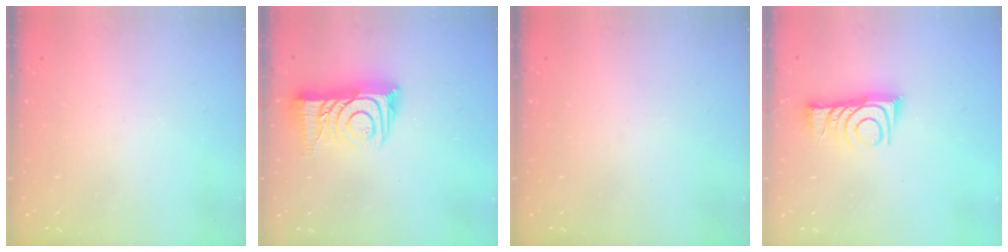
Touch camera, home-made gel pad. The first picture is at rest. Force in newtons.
{"total": 14.1, "press": 14.1, "slide": 1.1}
{"total": 0.0}
{"total": 10.6, "press": 10.6, "slide": 0.4}